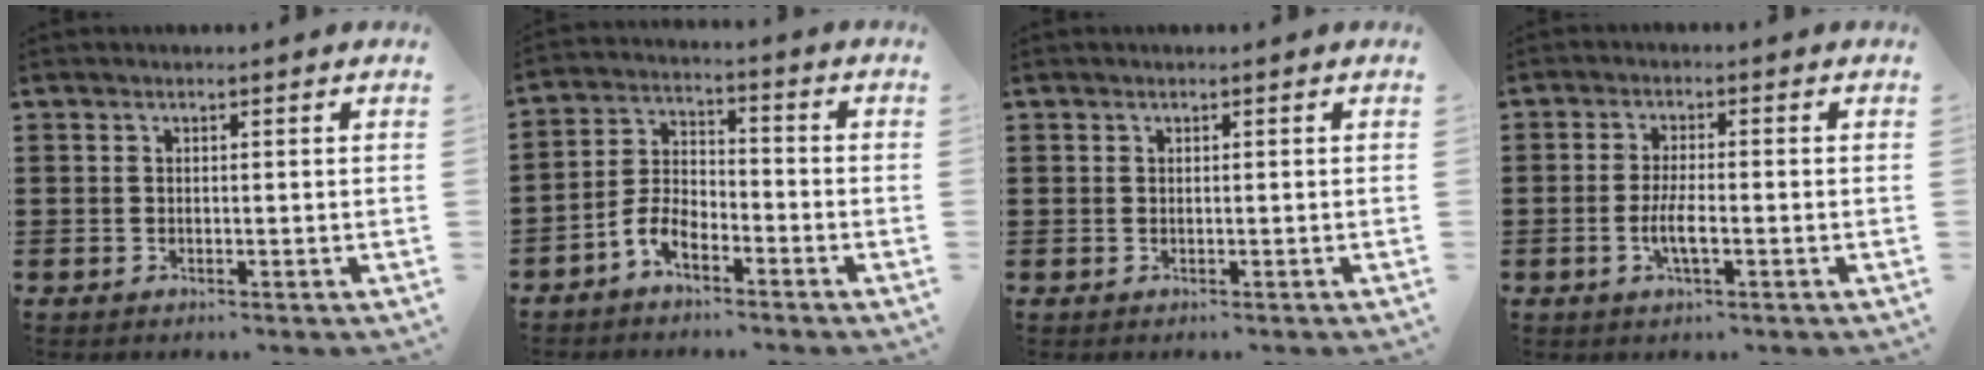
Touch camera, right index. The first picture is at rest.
{"total": 5.3, "force": [-3.8, 2.5, 2.7], "torque": [-0.071, 0.009, -0.080]}
{"total": 0.0}
{"total": 3.9, "force": [-1.2, 0.9, 3.6], "torque": [-0.076, -0.004, -0.025]}